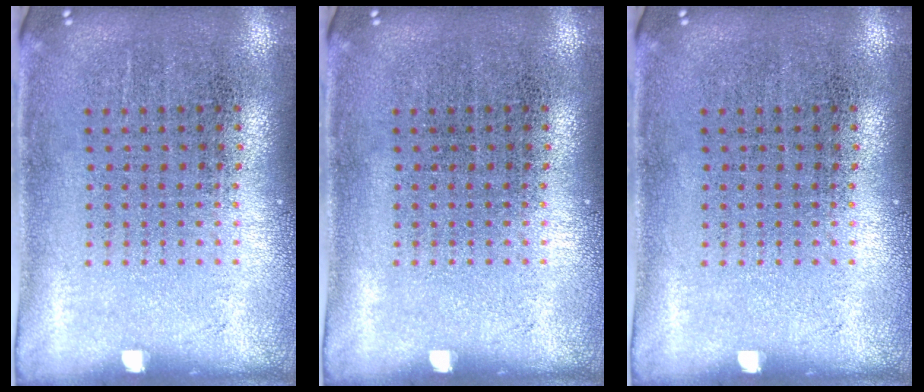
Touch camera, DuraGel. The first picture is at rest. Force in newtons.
{"total": 0.0}
{"total": 0.0}